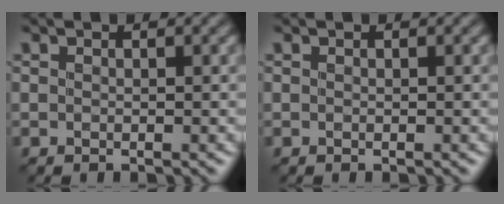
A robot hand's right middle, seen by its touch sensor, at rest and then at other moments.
{"total": 0.0}